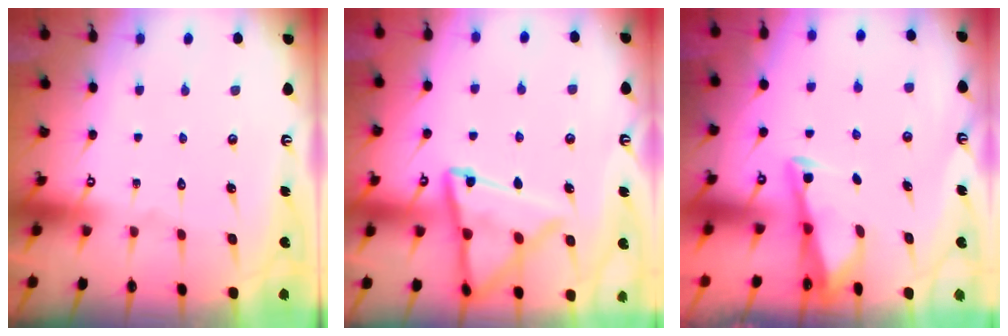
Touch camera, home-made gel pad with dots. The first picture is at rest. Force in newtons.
{"total": 15.1, "press": 15.1, "slide": 1.3}
{"total": 2.8, "press": 2.8, "slide": 0.3}